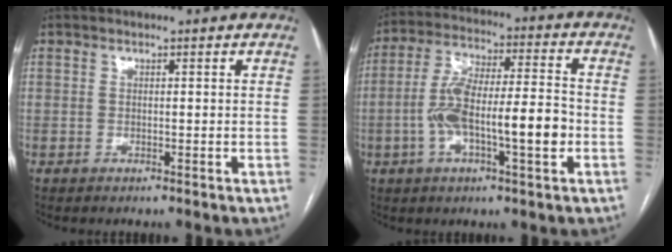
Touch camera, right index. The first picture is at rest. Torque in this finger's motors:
{"motor_torque": [1.86, -0.28, 0.84, 0.21]}